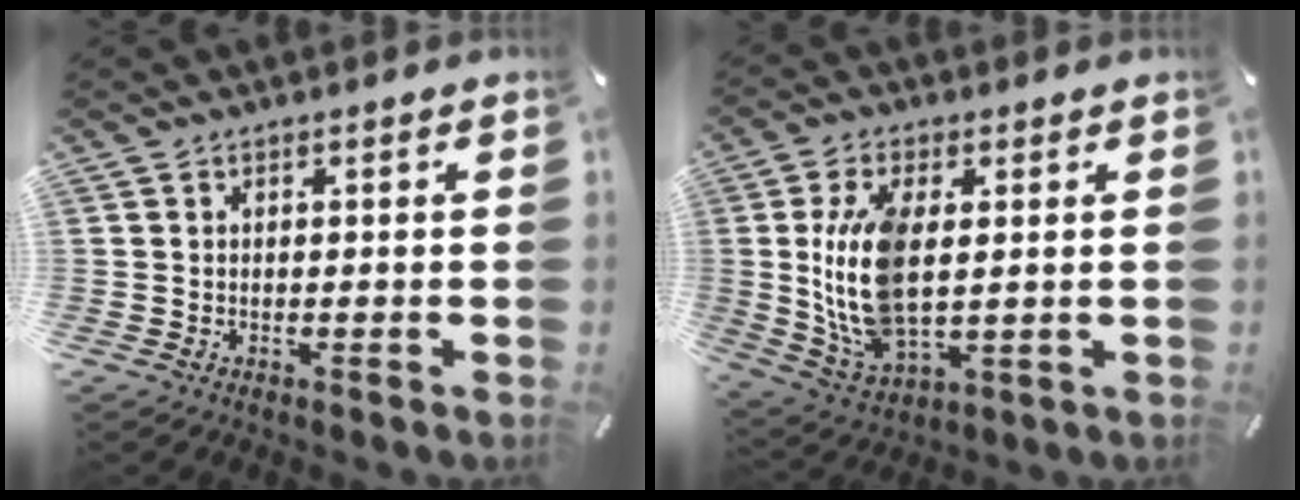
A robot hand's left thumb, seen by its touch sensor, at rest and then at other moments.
{"total": 14.2, "force": [1.8, 7.3, 12.0], "torque": [-0.286, -0.015, 0.030]}